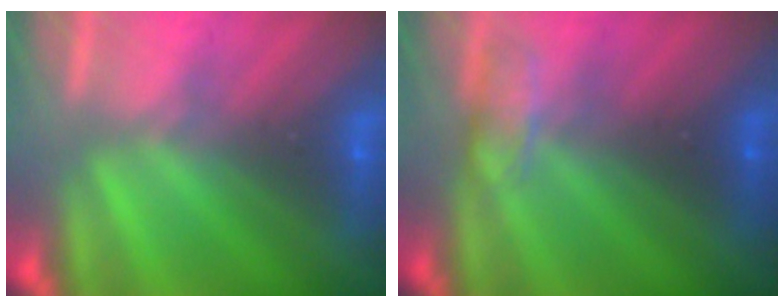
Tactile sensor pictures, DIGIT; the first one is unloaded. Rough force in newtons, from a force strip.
{"total": 2.7}